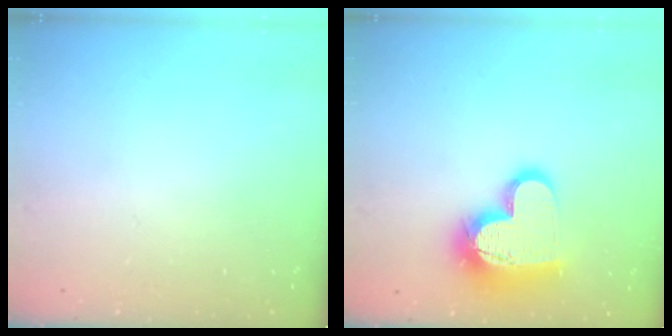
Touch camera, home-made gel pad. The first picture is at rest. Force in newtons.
{"total": 18.9, "press": 18.9, "slide": 1.4}